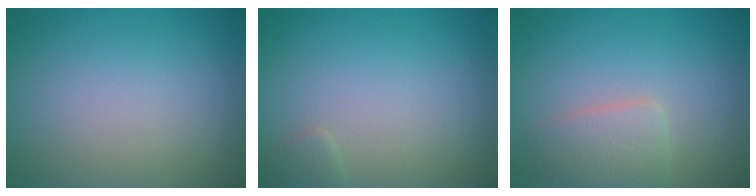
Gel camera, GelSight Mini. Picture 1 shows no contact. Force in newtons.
{"total": 0.8, "press": 0.8, "slide": 0.0}
{"total": 2.4, "press": 2.4, "slide": 0.1}